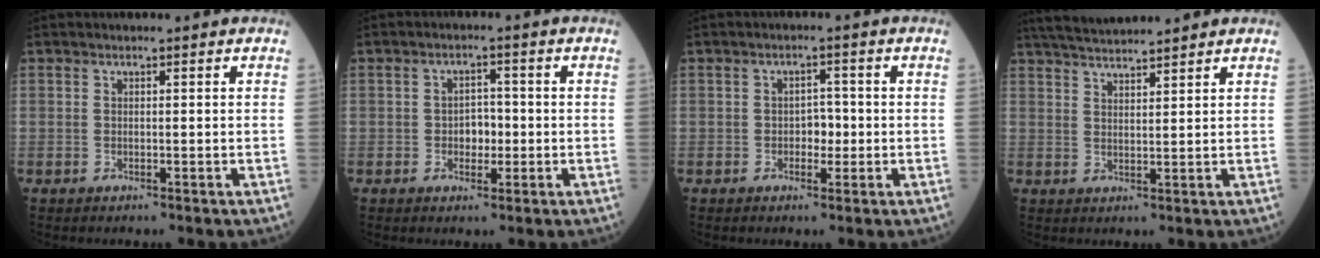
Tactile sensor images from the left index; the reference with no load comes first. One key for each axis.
{"total": 3.5, "fx": -0.8, "fy": 2.3, "fz": 2.4, "tx": -0.034, "ty": 0.006, "tz": -0.013}
{"total": 2.7, "fx": -0.7, "fy": 1.7, "fz": 2.0, "tx": -0.024, "ty": 0.003, "tz": -0.013}
{"total": 8.3, "fx": 7.7, "fy": 0.4, "fz": 3.1, "tx": -0.061, "ty": 0.028, "tz": 0.131}